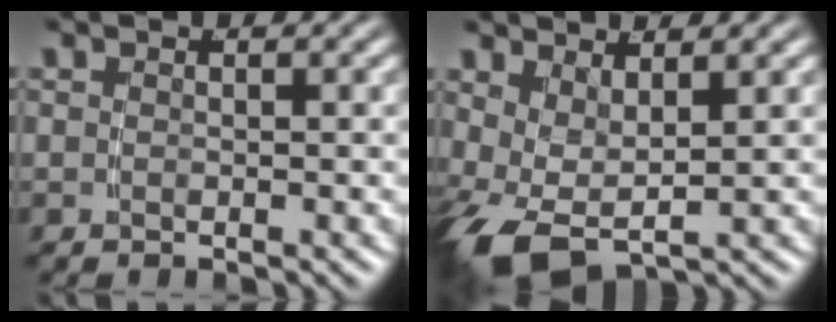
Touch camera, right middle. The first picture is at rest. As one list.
[{"total": 6.5, "force": [-1.8, 4.8, 4.0], "torque": [-0.121, -0.033, -0.020]}]